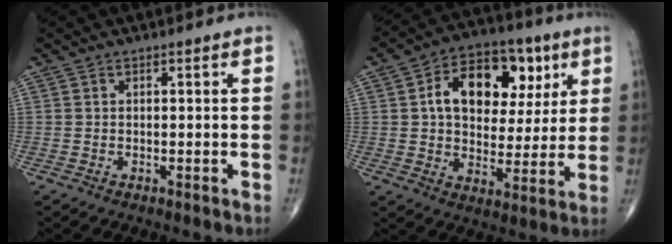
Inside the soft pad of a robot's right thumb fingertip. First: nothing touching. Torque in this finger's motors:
{"motor_torque": [1.42, 2.49, 0.60, -0.11, 0.05]}